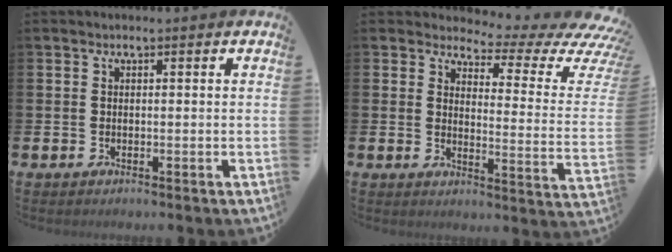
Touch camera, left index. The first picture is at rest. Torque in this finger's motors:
{"motor_torque": [0.72, -0.99, 0.03, -0.07]}